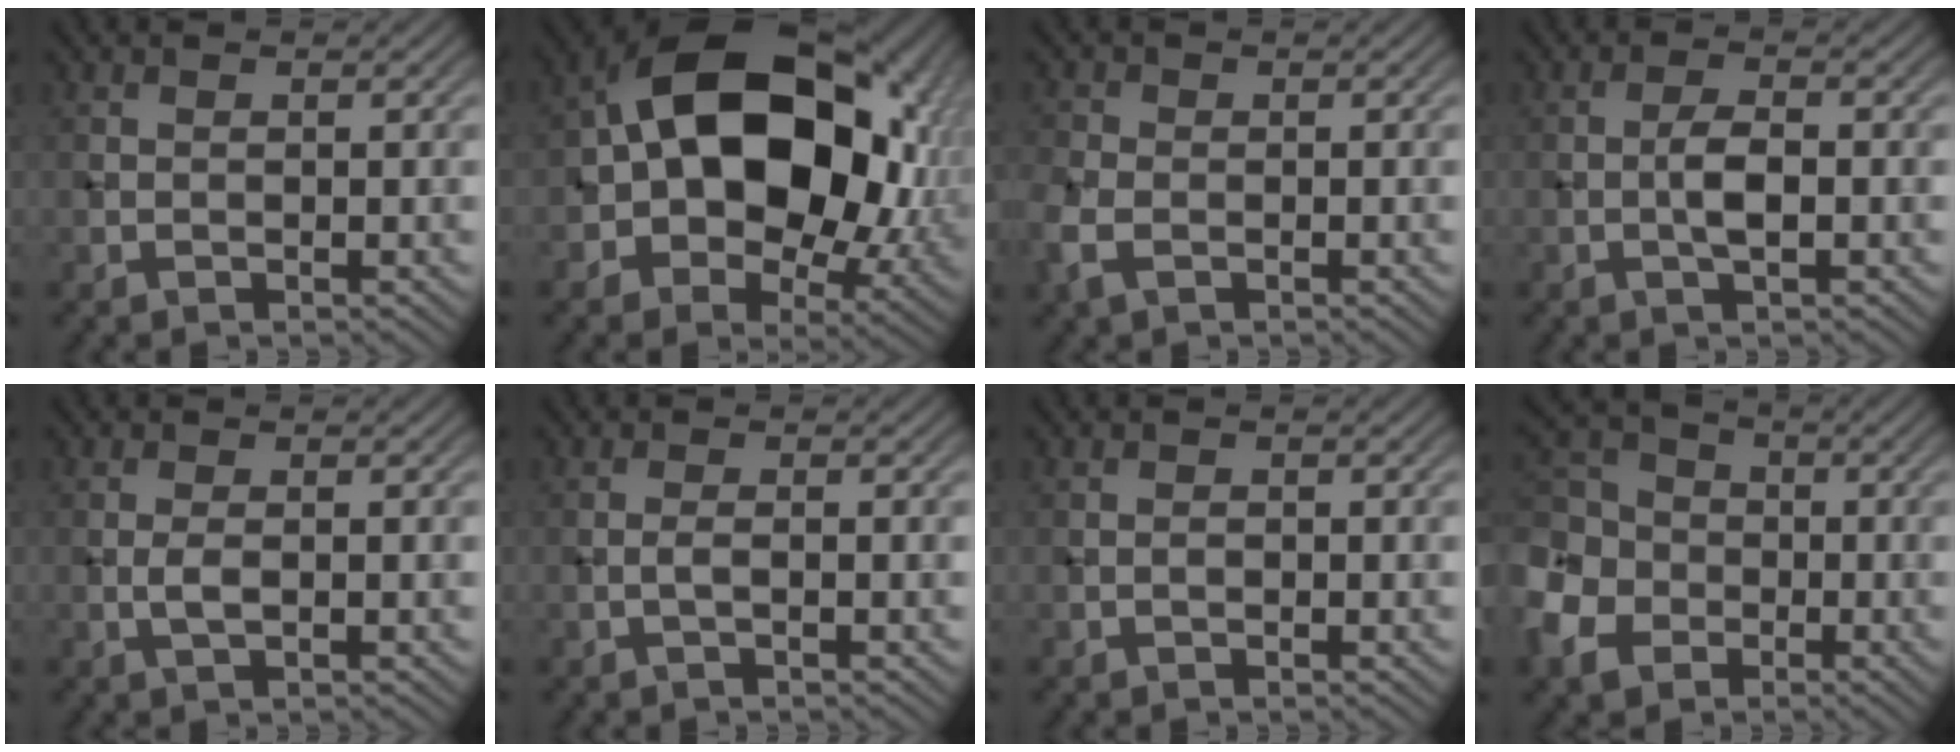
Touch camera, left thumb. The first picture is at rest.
{"total": 18.7, "force": [1.7, 12.6, 13.7], "torque": [-0.217, -0.013, 0.031]}
{"total": 3.7, "force": [-1.5, 2.5, 2.3], "torque": [-0.067, -0.007, -0.039]}
{"total": 2.9, "force": [-0.5, 0.9, 2.7], "torque": [-0.052, 0.006, -0.013]}
{"total": 1.6, "force": [-0.2, 0.6, 1.5], "torque": [-0.031, 0.001, -0.006]}
{"total": 1.1, "force": [-0.3, 0.2, 1.1], "torque": [-0.021, 0.005, -0.007]}
{"total": 0.6, "force": [-0.2, 0.3, 0.5], "torque": [-0.007, 0.002, -0.001]}
{"total": 9.4, "force": [-3.8, 7.4, 4.2], "torque": [-0.141, -0.013, -0.090]}